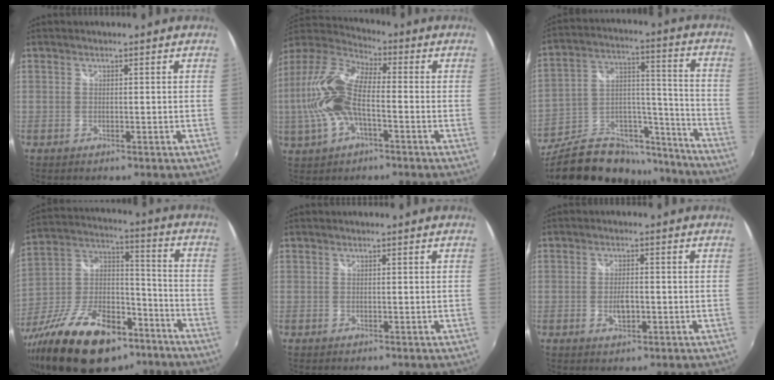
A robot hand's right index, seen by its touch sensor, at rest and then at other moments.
{"total": 16.0, "force": [-2.4, 7.6, 13.9], "torque": [-0.291, 0.009, -0.050]}
{"total": 28.3, "force": [-21.2, 13.2, 13.2], "torque": [-0.257, 0.039, -0.307]}
{"total": 25.6, "force": [-16.0, 12.5, 15.7], "torque": [-0.302, -0.002, -0.254]}
{"total": 0.0}
{"total": 3.3, "force": [-0.9, 1.5, 2.7], "torque": [-0.050, -0.003, -0.015]}